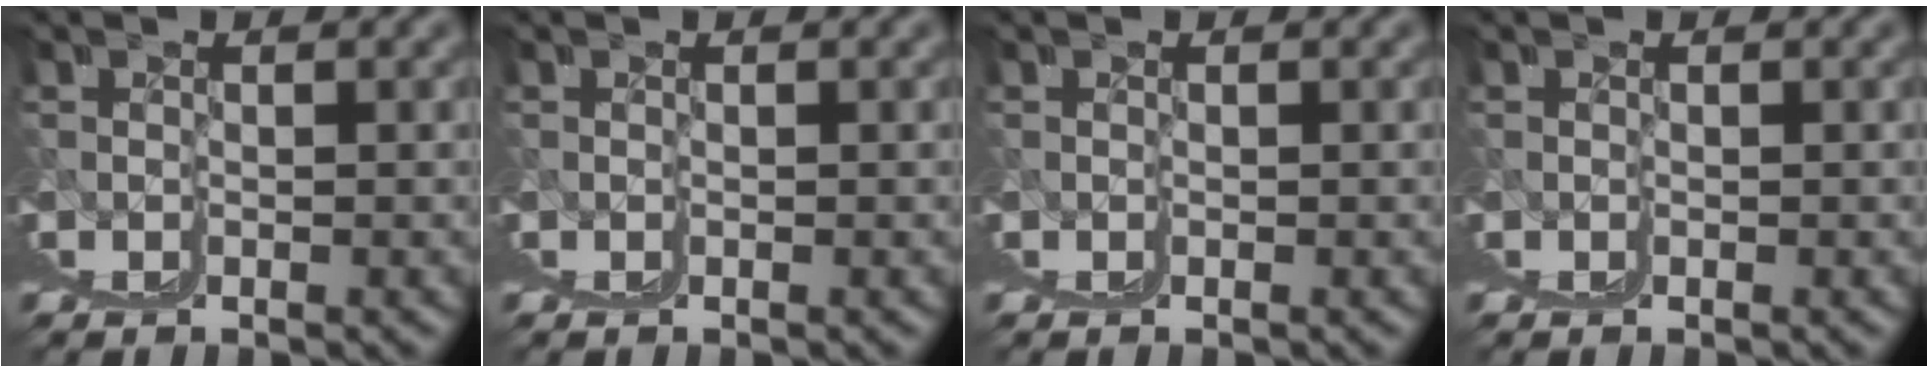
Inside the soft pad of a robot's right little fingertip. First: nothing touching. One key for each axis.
{"total": 0.0}
{"total": 0.0}
{"total": 0.0}